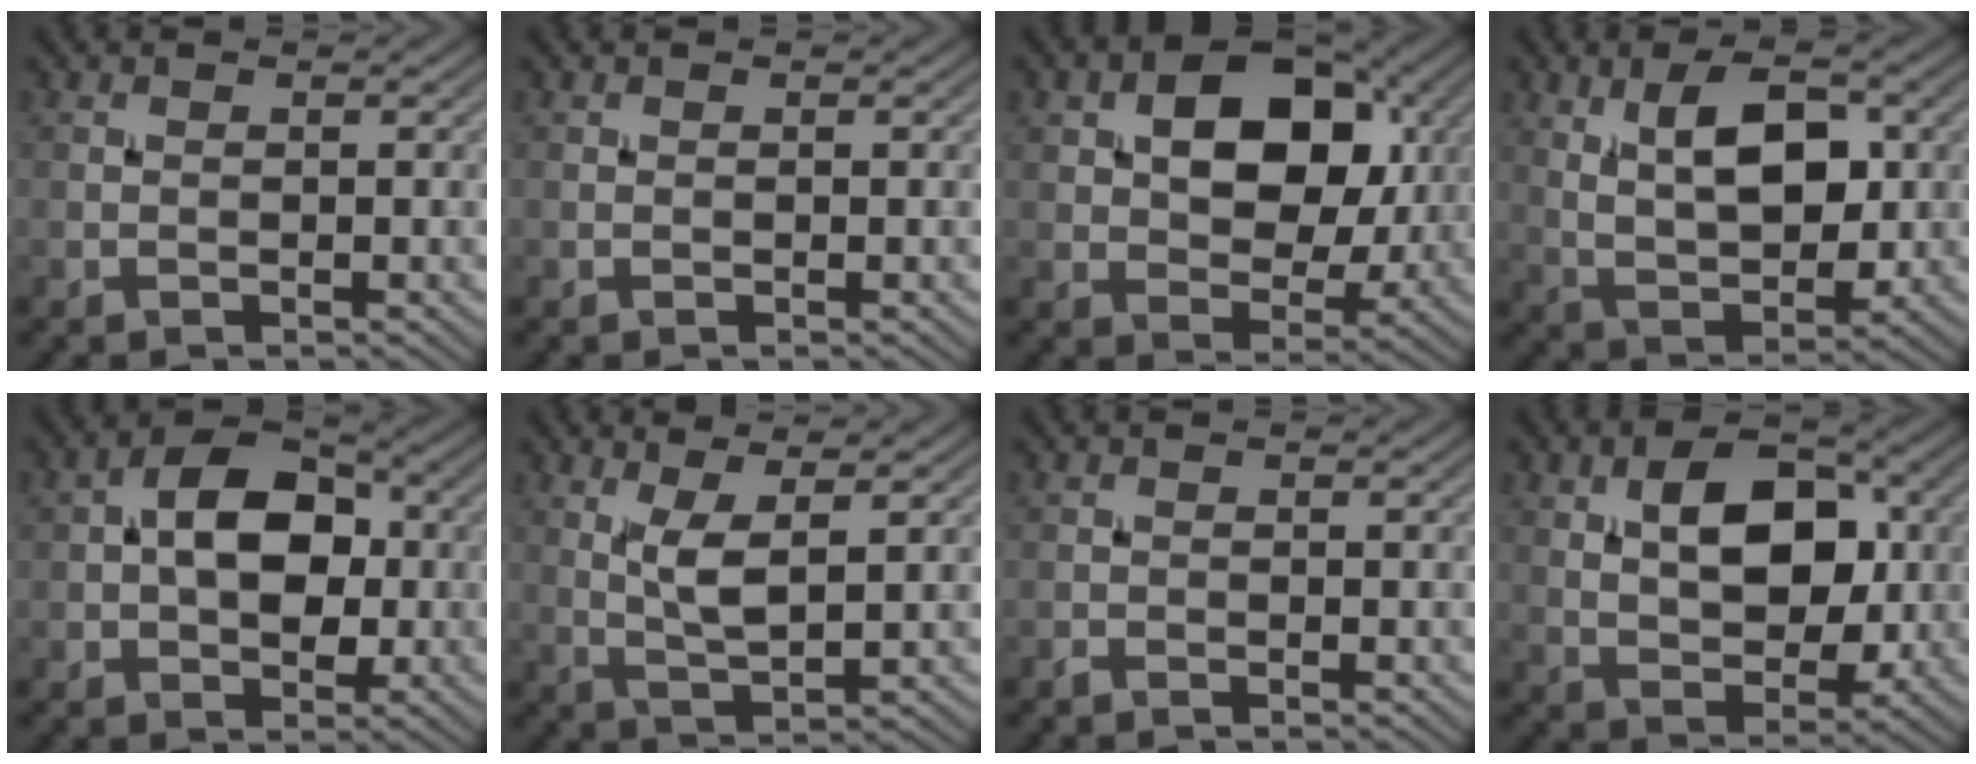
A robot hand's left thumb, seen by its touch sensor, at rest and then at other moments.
{"total": 0.0}
{"total": 11.6, "force": [2.9, 7.7, 8.1], "torque": [-0.128, 0.008, 0.039]}
{"total": 9.1, "force": [2.5, 4.6, 7.4], "torque": [-0.130, 0.004, 0.042]}
{"total": 8.5, "force": [0.1, 5.6, 6.4], "torque": [-0.101, 0.011, -0.008]}
{"total": 4.8, "force": [1.7, 1.2, 4.3], "torque": [-0.099, -0.006, 0.041]}
{"total": 0.6, "force": [-0.5, 0.1, 0.2], "torque": [-0.004, 0.000, -0.012]}
{"total": 9.4, "force": [1.9, 5.5, 7.3], "torque": [-0.120, 0.007, 0.028]}